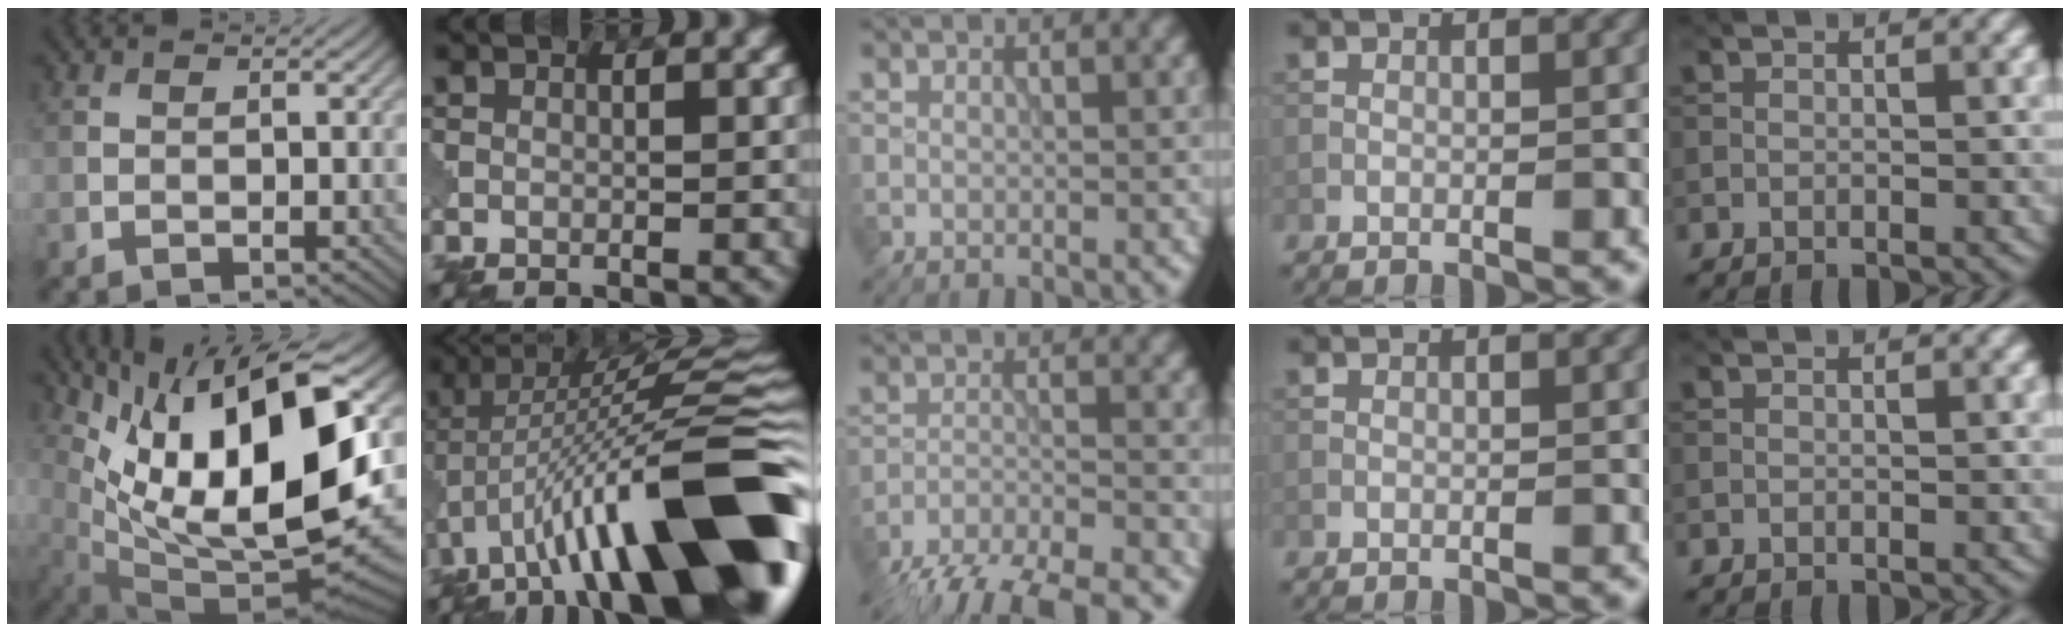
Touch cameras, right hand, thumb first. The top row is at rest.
{"thumb": {"total": 18.8, "force": [5.6, 7.2, 16.5], "torque": [-0.288, 0.017, 0.106]}, "index": {"total": 17.9, "force": [-6.4, 5.9, 15.6], "torque": [-0.235, 0.047, -0.112]}, "middle": {"total": 10.5, "force": [-9.5, 2.7, 3.7], "torque": [-0.053, -0.017, -0.144]}}